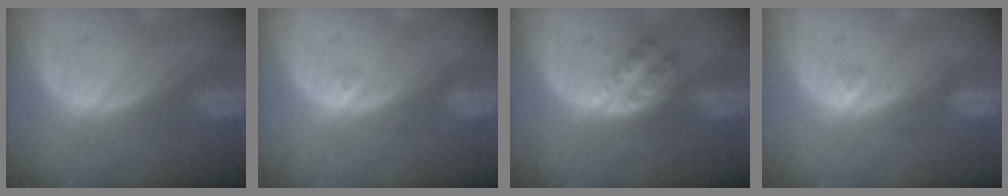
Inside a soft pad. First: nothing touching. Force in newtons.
{"total": 0.7, "press": 0.7, "slide": 0.2}
{"total": 5.1, "press": 4.8, "slide": 1.8}
{"total": 1.0, "press": 1.0, "slide": 0.2}